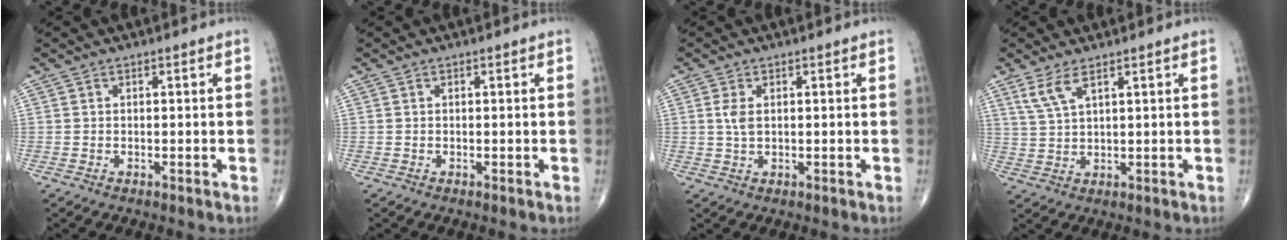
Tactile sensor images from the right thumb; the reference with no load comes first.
{"total": 0.0}
{"total": 2.6, "force": [0.6, 1.4, 2.2], "torque": [-0.047, 0.000, 0.013]}
{"total": 4.4, "force": [2.7, 1.2, 3.2], "torque": [-0.074, -0.009, 0.065]}